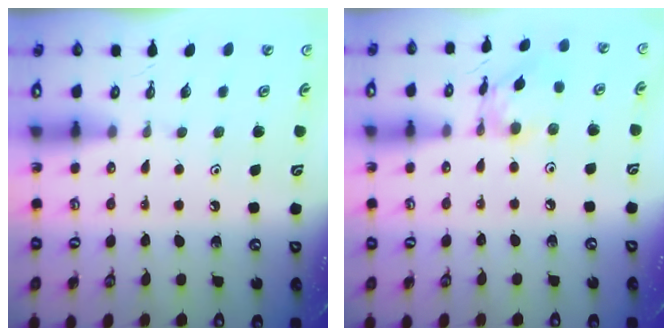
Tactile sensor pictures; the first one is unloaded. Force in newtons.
{"total": 10.5, "press": 10.4, "slide": 0.8}